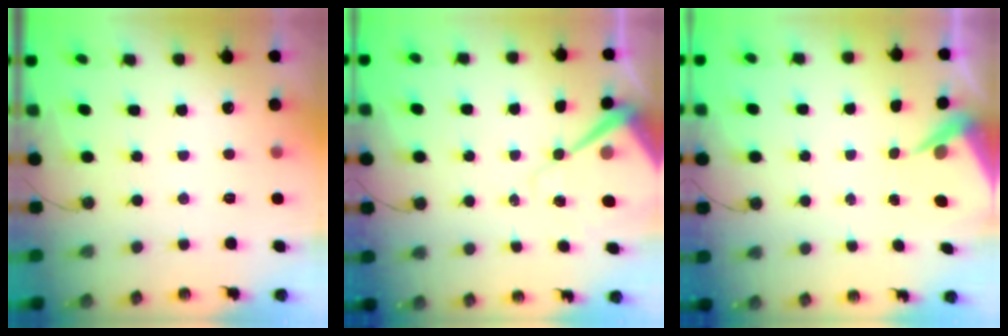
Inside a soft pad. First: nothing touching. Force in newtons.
{"total": 10.6, "press": 10.6, "slide": 0.9}
{"total": 6.9, "press": 6.8, "slide": 0.6}